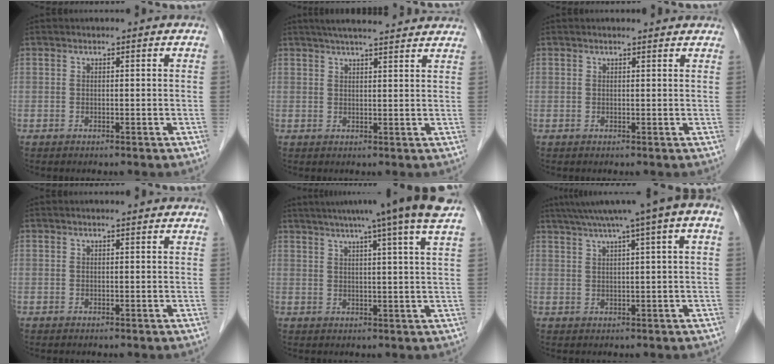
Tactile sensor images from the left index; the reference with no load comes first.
{"total": 11.4, "force": [10.0, 0.9, 5.5], "torque": [-0.079, 0.034, 0.124]}
{"total": 2.9, "force": [2.7, 0.4, 1.0], "torque": [-0.017, 0.015, 0.029]}
{"total": 1.3, "force": [1.2, 0.0, 0.5], "torque": [-0.011, 0.010, 0.017]}
{"total": 12.7, "force": [9.5, -1.9, 8.2], "torque": [-0.125, 0.008, 0.110]}
{"total": 9.8, "force": [5.4, -0.4, 8.2], "torque": [-0.127, 0.040, 0.079]}